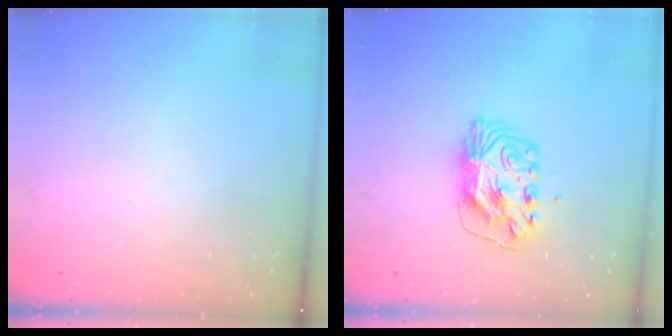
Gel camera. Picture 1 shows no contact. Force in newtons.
{"total": 9.6, "press": 9.6, "slide": 0.9}